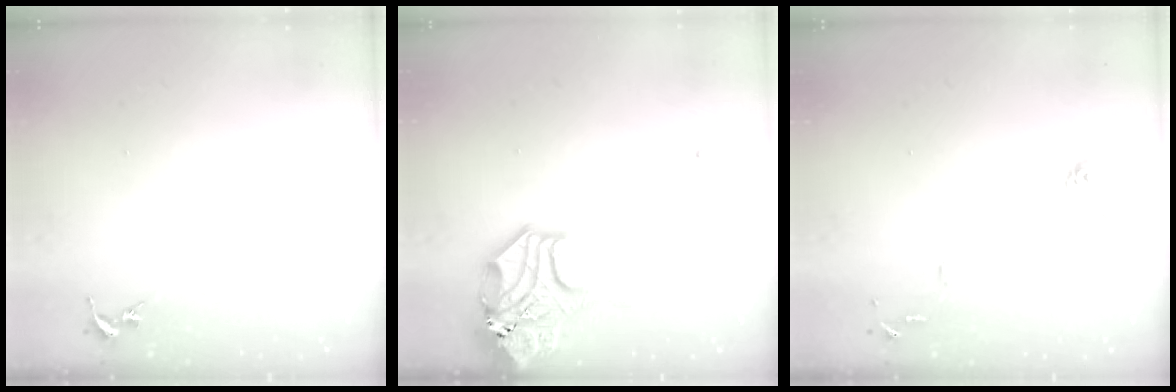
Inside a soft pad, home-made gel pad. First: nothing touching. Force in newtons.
{"total": 14.3, "press": 14.1, "slide": 2.1}
{"total": 7.0, "press": 7.0, "slide": 0.7}